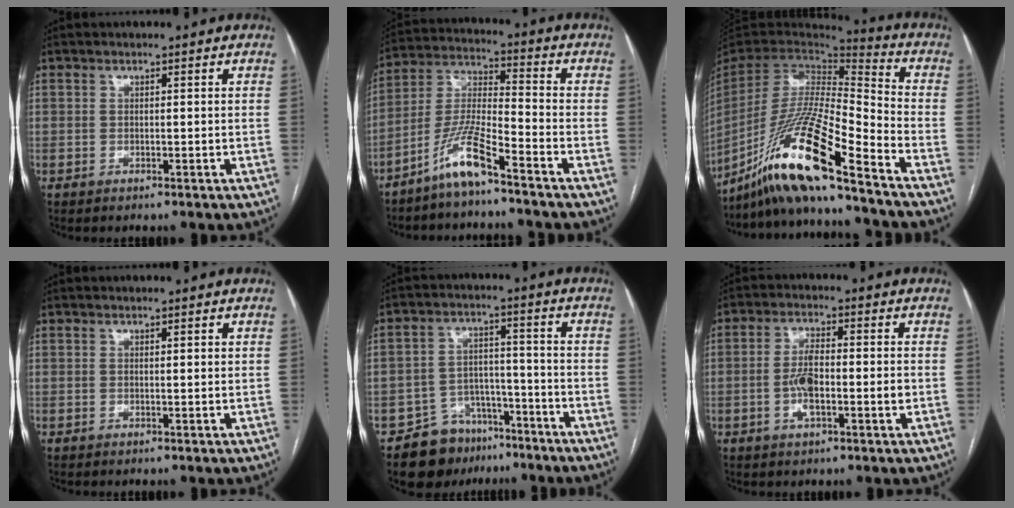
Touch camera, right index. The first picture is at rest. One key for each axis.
{"total": 9.0, "fx": -6.5, "fy": 0.4, "fz": 6.3, "tx": -0.140, "ty": -0.010, "tz": -0.132}
{"total": 19.7, "fx": -14.3, "fy": -0.1, "fz": 13.6, "tx": -0.290, "ty": -0.033, "tz": -0.271}
{"total": 0.7, "fx": 0.3, "fy": 0.1, "fz": 0.6, "tx": -0.010, "ty": 0.001, "tz": 0.004}
{"total": 9.7, "fx": -7.0, "fy": 6.5, "fz": 2.1, "tx": -0.027, "ty": 0.034, "tz": -0.107}
{"total": 6.4, "fx": -1.1, "fy": 1.9, "fz": 6.1, "tx": -0.125, "ty": 0.010, "tz": -0.020}